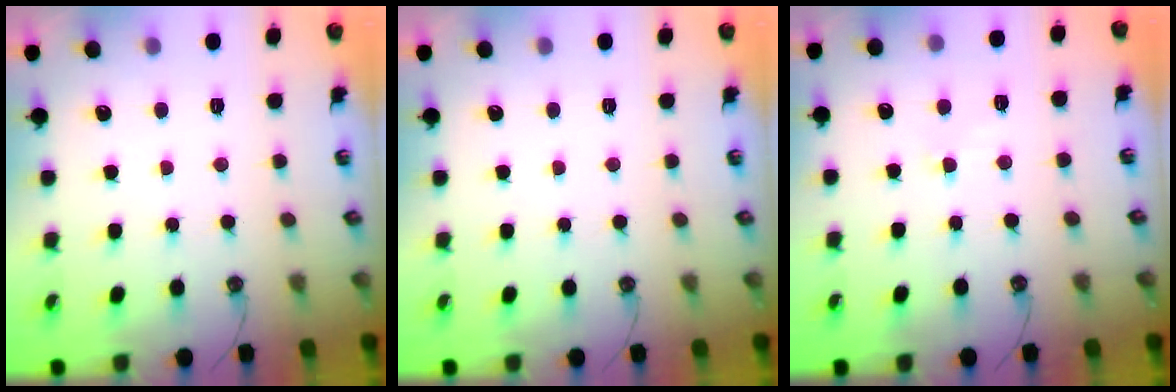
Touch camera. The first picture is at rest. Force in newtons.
{"total": 0.0}
{"total": 0.9, "press": 0.6, "slide": 0.7}